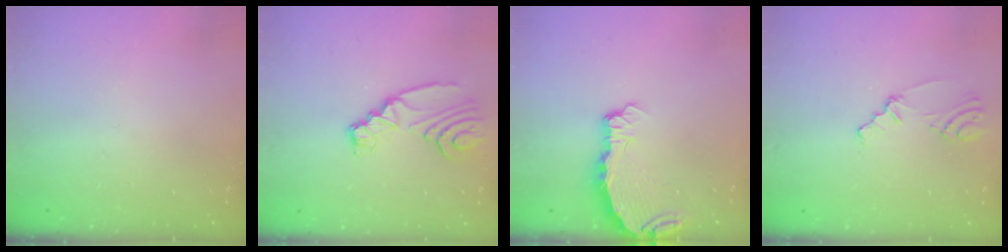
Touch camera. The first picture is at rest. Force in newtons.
{"total": 8.7, "press": 8.6, "slide": 0.9}
{"total": 4.8, "press": 4.7, "slide": 0.5}
{"total": 2.2, "press": 2.1, "slide": 0.6}